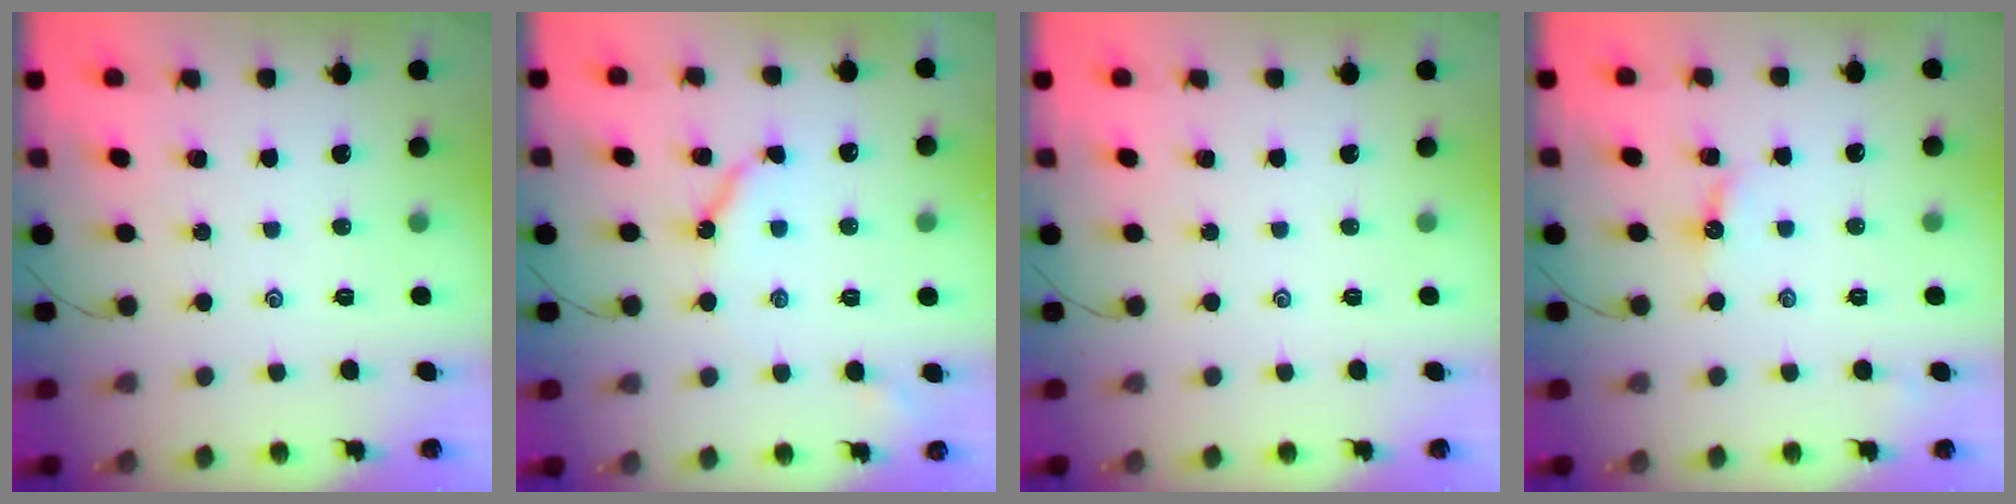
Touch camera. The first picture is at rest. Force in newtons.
{"total": 6.2, "press": 6.2, "slide": 0.7}
{"total": 0.0}
{"total": 5.0, "press": 4.9, "slide": 0.6}